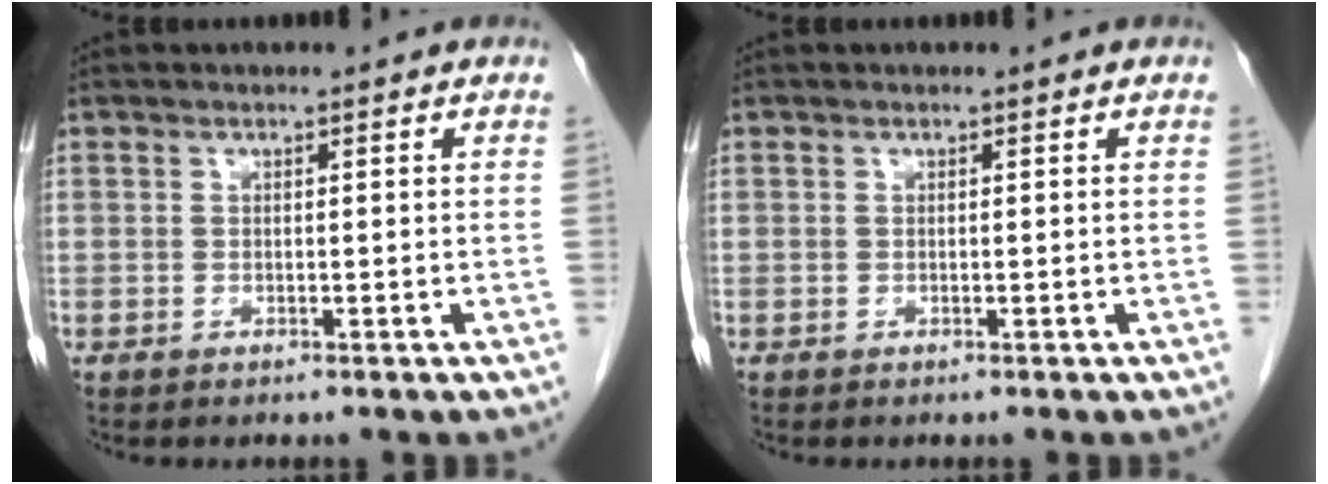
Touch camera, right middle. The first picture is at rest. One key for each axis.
{"total": 0.0}